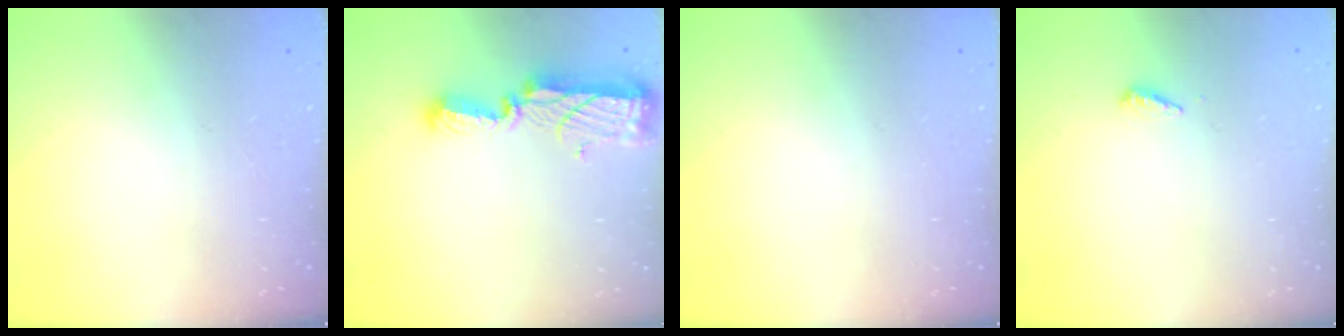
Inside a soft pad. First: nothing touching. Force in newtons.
{"total": 8.7, "press": 8.6, "slide": 0.8}
{"total": 0.0}
{"total": 2.9, "press": 2.9, "slide": 0.3}